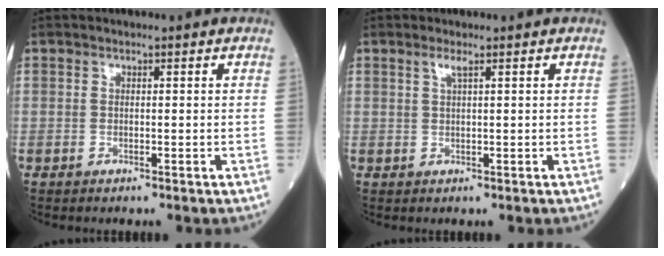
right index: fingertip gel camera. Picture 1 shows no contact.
{"total": 1.3, "force": [0.7, -0.1, 1.1], "torque": [-0.028, 0.002, 0.016]}